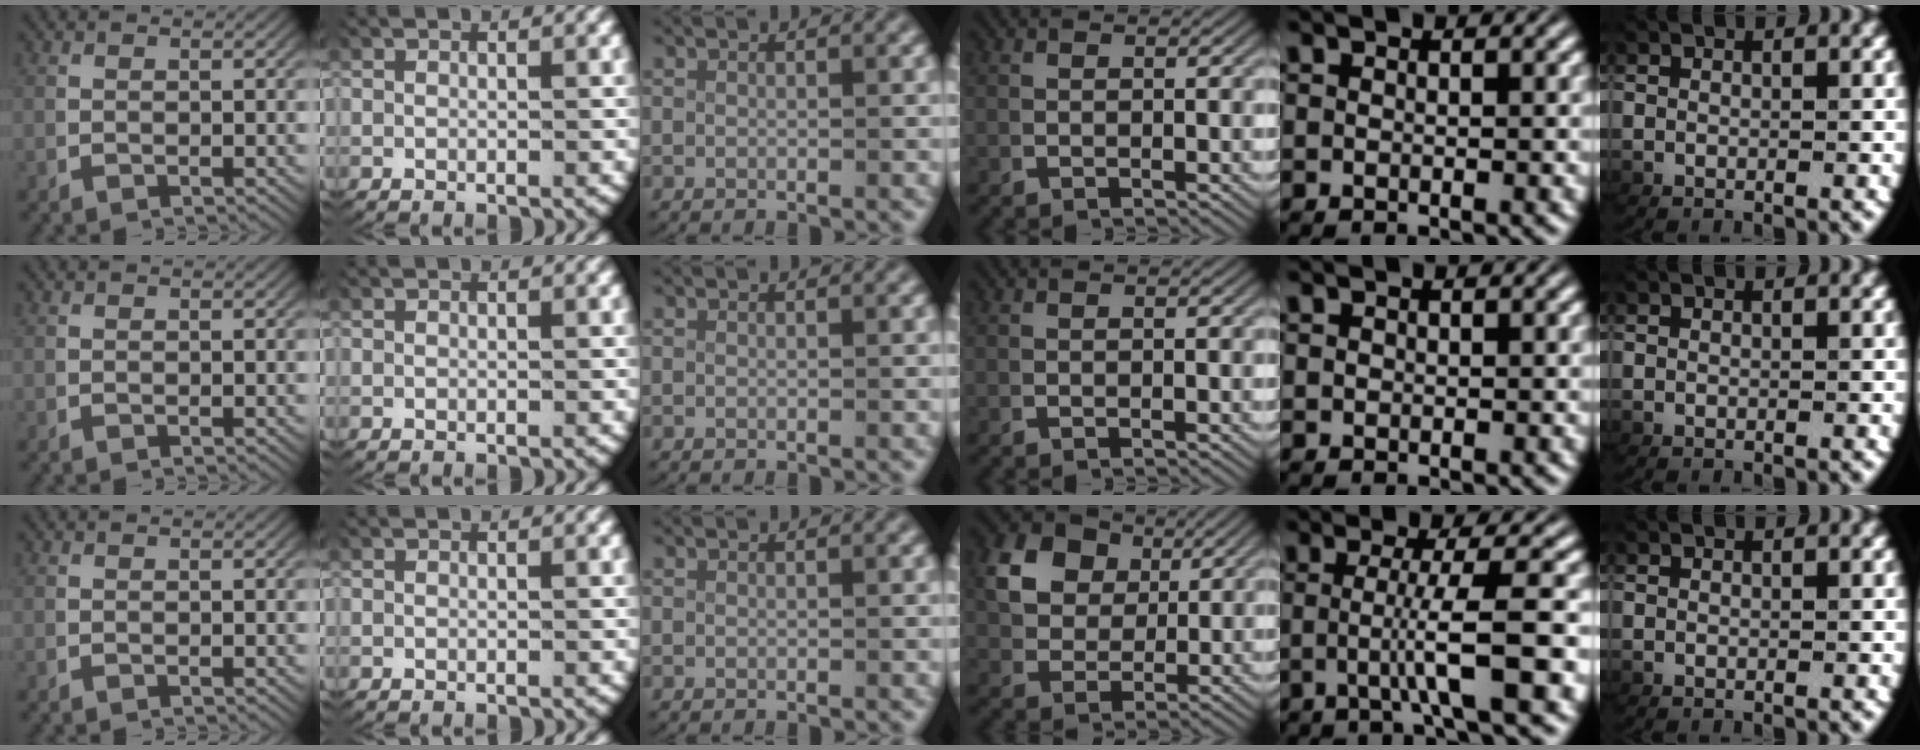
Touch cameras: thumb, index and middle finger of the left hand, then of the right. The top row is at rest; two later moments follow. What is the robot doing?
{"motion": "grasp_and_lifting", "object": "card"}